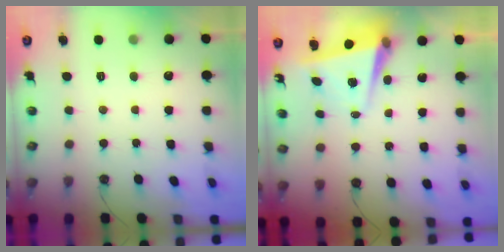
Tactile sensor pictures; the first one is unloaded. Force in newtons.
{"total": 5.4, "press": 5.2, "slide": 1.4}